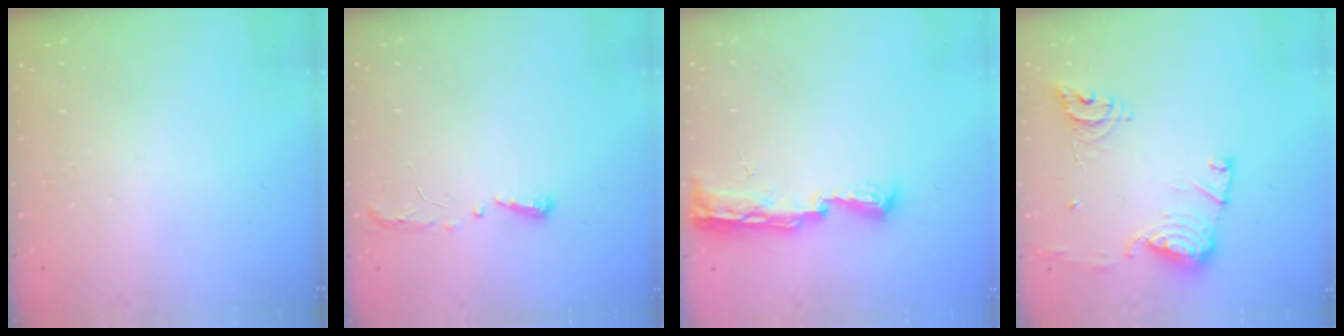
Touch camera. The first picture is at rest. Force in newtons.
{"total": 4.1, "press": 4.0, "slide": 0.6}
{"total": 9.3, "press": 9.3, "slide": 0.5}
{"total": 15.3, "press": 15.2, "slide": 1.4}